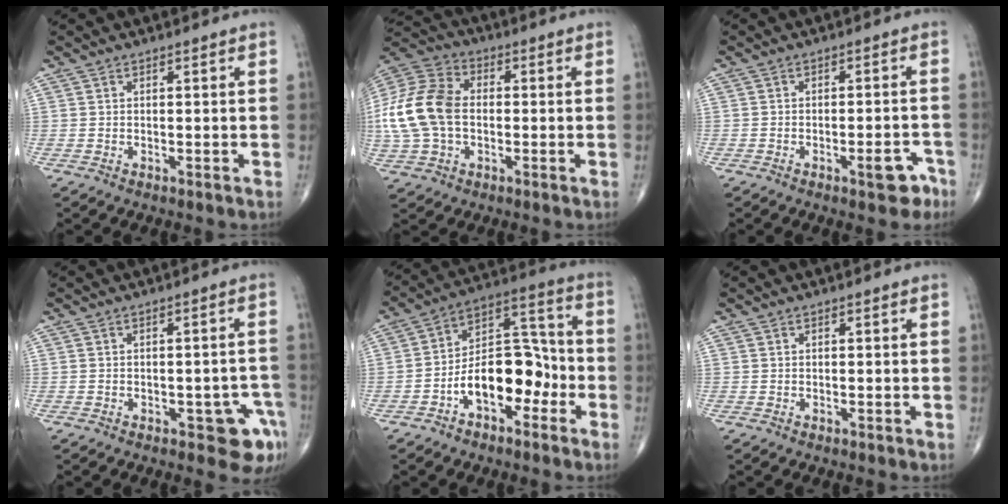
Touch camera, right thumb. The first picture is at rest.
{"total": 17.5, "force": [-0.7, 12.0, 12.8], "torque": [-0.277, 0.023, -0.015]}
{"total": 4.7, "force": [-2.7, 1.9, 3.4], "torque": [-0.025, 0.023, -0.032]}
{"total": 6.6, "force": [-3.3, 3.0, 4.9], "torque": [-0.031, 0.019, -0.036]}
{"total": 13.9, "force": [-4.8, 8.1, 10.2], "torque": [-0.135, 0.058, -0.085]}
{"total": 0.0}